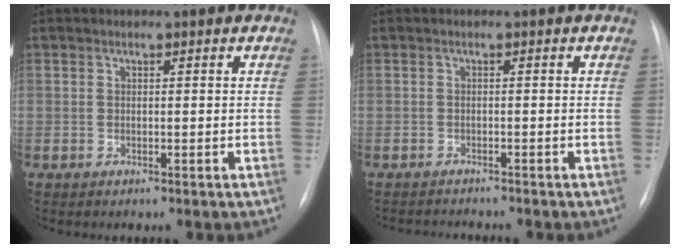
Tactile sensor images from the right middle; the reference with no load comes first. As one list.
[{"total": 3.2, "force": [-3.2, -0.1, 0.4], "torque": [0.000, -0.011, -0.043]}]